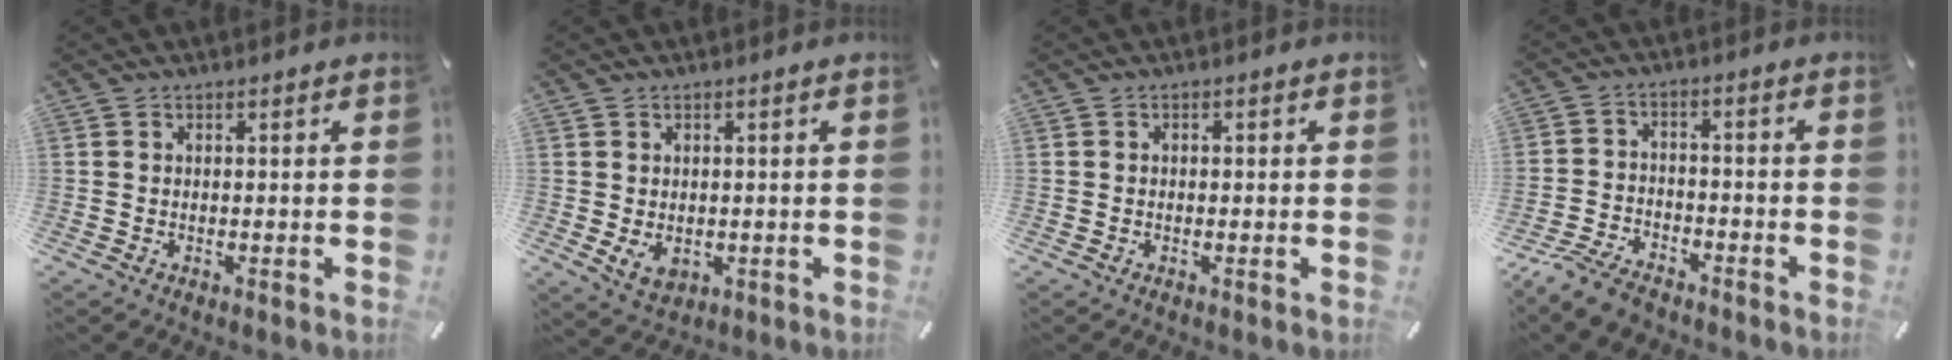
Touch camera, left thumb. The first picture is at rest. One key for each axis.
{"total": 4.5, "fx": -0.5, "fy": 3.6, "fz": 2.7, "tx": -0.043, "ty": -0.004, "tz": -0.010}
{"total": 0.8, "fx": -0.3, "fy": 0.6, "fz": 0.3, "tx": -0.005, "ty": 0.004, "tz": -0.007}
{"total": 7.9, "fx": -6.6, "fy": 3.2, "fz": 2.8, "tx": -0.057, "ty": 0.031, "tz": -0.129}